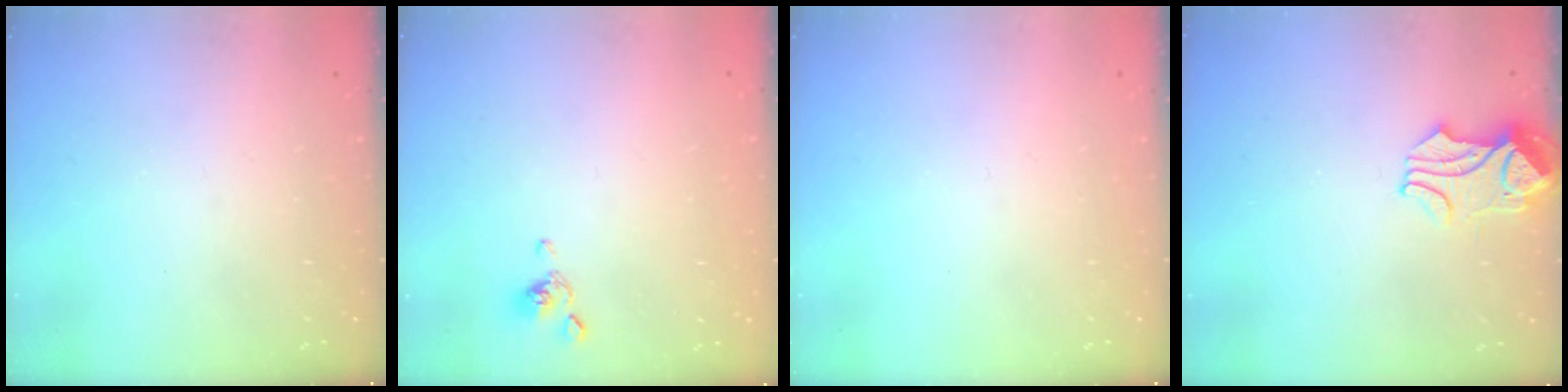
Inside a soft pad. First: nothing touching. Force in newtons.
{"total": 2.4, "press": 2.3, "slide": 0.8}
{"total": 0.0}
{"total": 2.0, "press": 1.8, "slide": 1.0}